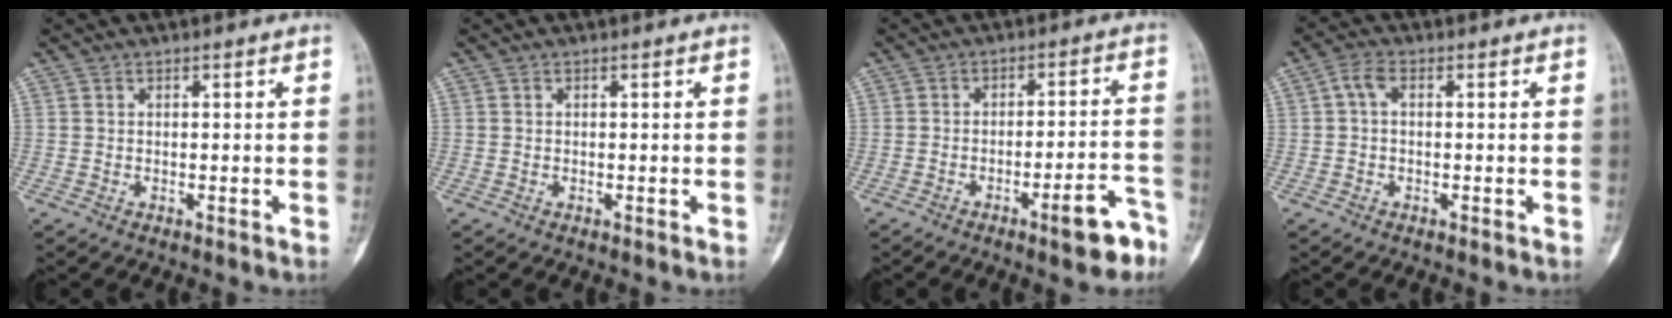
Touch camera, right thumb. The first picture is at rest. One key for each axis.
{"total": 0.0}
{"total": 8.2, "fx": -5.0, "fy": 1.8, "fz": 6.2, "tx": -0.077, "ty": 0.038, "tz": -0.066}
{"total": 2.9, "fx": 0.3, "fy": 1.6, "fz": 2.4, "tx": -0.047, "ty": 0.010, "tz": 0.000}